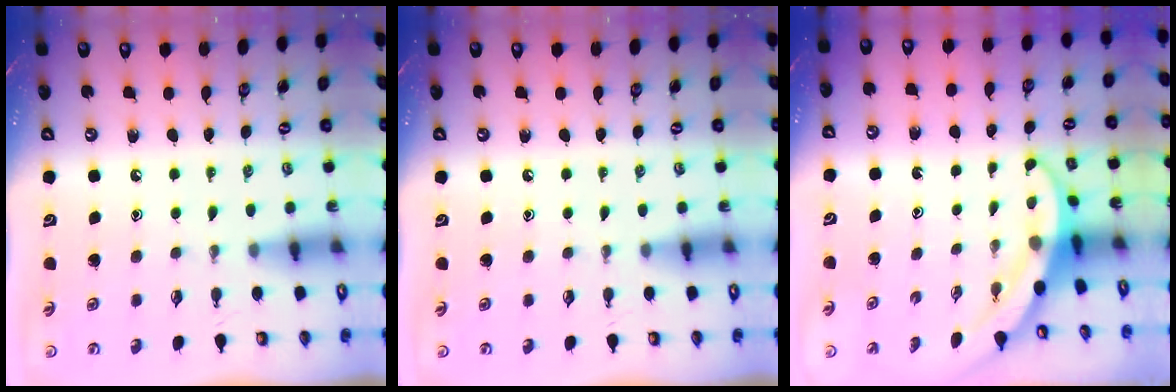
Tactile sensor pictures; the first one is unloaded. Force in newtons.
{"total": 0.0}
{"total": 3.2, "press": 3.2, "slide": 0.0}